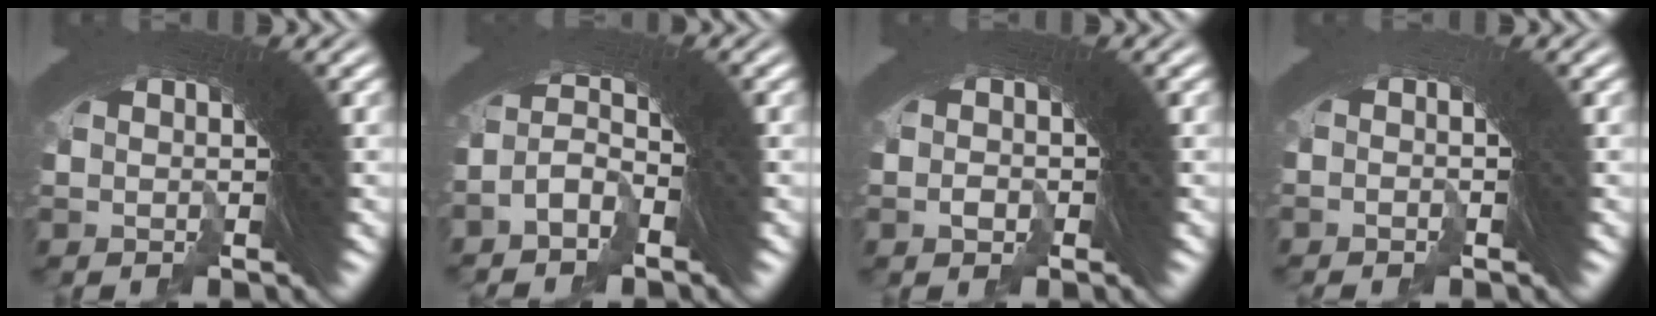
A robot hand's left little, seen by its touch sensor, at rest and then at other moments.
{"total": 3.4, "force": [-2.8, 1.8, 0.1], "torque": [0.010, 0.004, -0.060]}
{"total": 1.7, "force": [-1.4, 0.7, -0.5], "torque": [0.010, -0.010, -0.018]}
{"total": 2.4, "force": [-1.7, -1.0, -1.4], "torque": [0.029, -0.003, -0.027]}